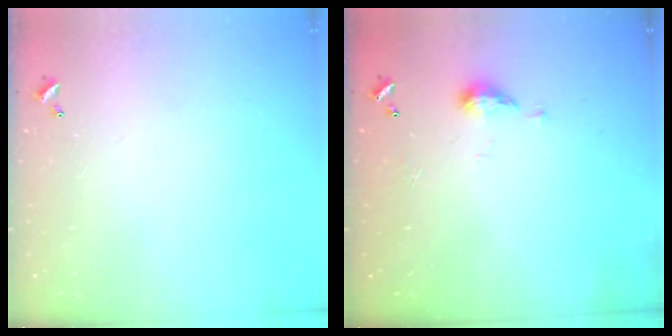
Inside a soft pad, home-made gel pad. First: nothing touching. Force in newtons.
{"total": 3.8, "press": 3.7, "slide": 0.6}